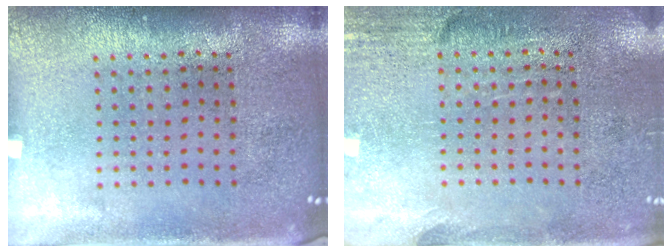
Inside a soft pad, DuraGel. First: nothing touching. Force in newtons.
{"total": 2.8, "press": 2.4, "slide": 1.5}